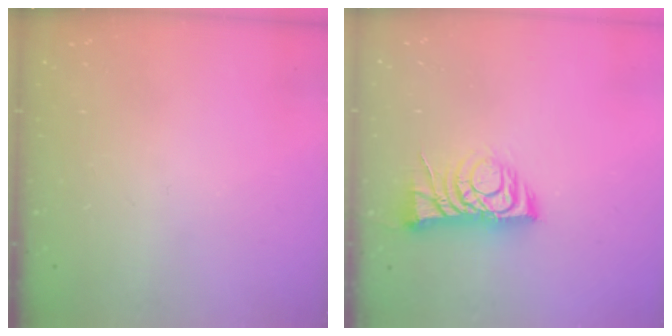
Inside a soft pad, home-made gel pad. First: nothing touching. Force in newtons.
{"total": 8.2, "press": 8.1, "slide": 0.8}